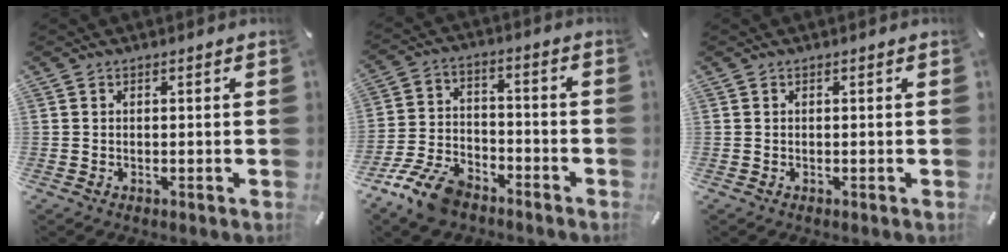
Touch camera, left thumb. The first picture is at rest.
{"total": 11.9, "force": [-8.6, 6.0, 5.7], "torque": [-0.109, 0.049, -0.159]}
{"total": 0.0}